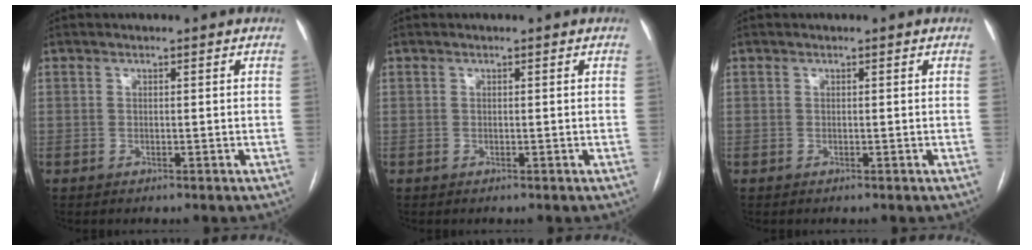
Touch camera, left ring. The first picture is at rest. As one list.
[{"total": 0.0}, {"total": 0.0}]